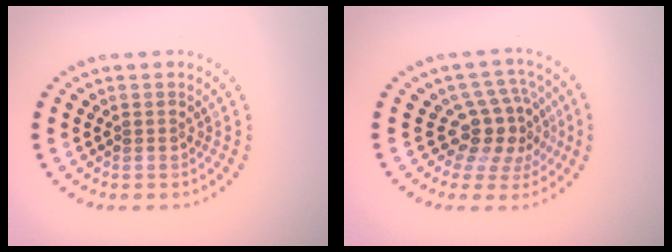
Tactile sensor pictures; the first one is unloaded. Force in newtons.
{"total": 4.2, "press": 3.1, "slide": 2.7}